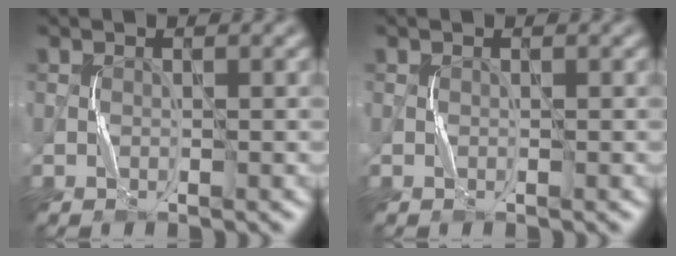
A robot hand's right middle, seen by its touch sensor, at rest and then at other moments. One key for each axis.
{"total": 0.0}